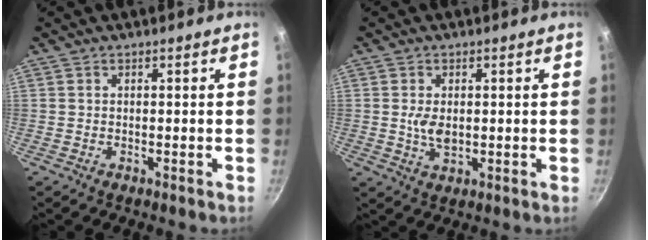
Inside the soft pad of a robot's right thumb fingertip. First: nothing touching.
{"total": 4.0, "force": [0.4, 2.3, 3.2], "torque": [-0.060, -0.008, 0.009]}